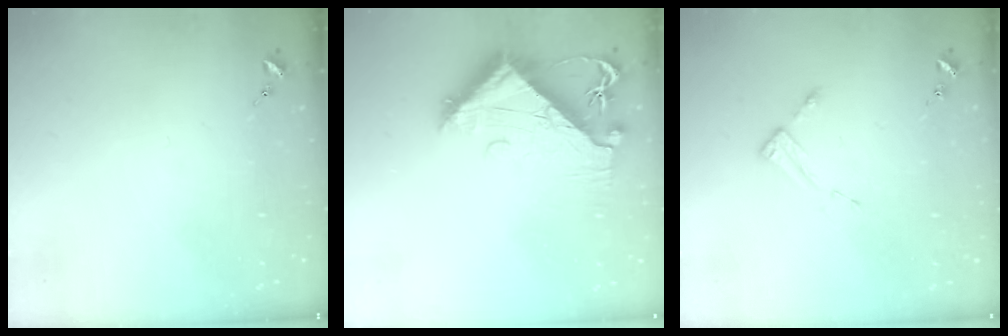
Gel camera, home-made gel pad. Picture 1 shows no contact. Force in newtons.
{"total": 9.1, "press": 9.1, "slide": 1.1}
{"total": 2.7, "press": 2.7, "slide": 0.4}